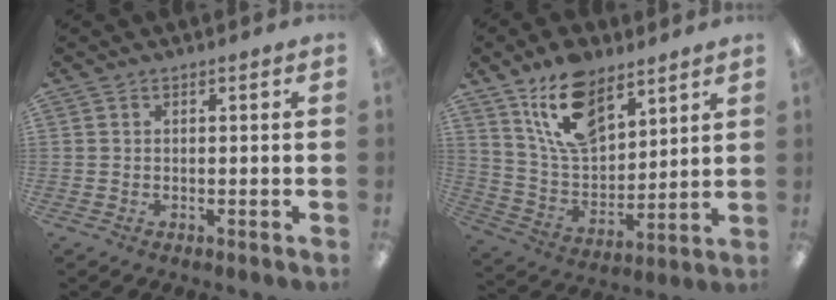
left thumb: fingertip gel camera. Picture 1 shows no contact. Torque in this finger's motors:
{"motor_torque": [2.11, 1.64, 1.67, -1.10, 0.12]}